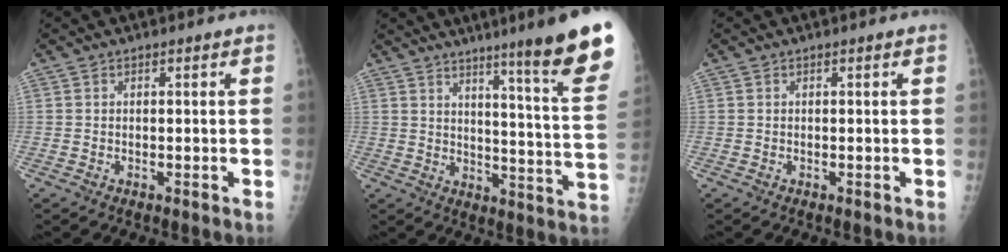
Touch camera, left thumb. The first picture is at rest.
{"total": 20.0, "force": [13.6, 0.3, 14.7], "torque": [-0.170, -0.090, 0.176]}
{"total": 0.0}